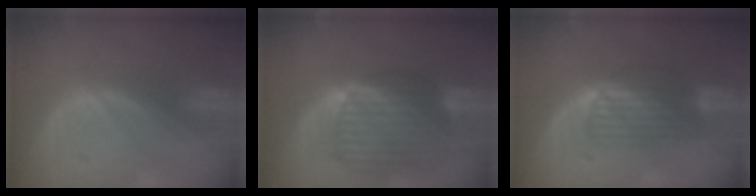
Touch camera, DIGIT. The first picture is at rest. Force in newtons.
{"total": 10.7, "press": 9.2, "slide": 5.5}
{"total": 6.7, "press": 5.9, "slide": 3.1}